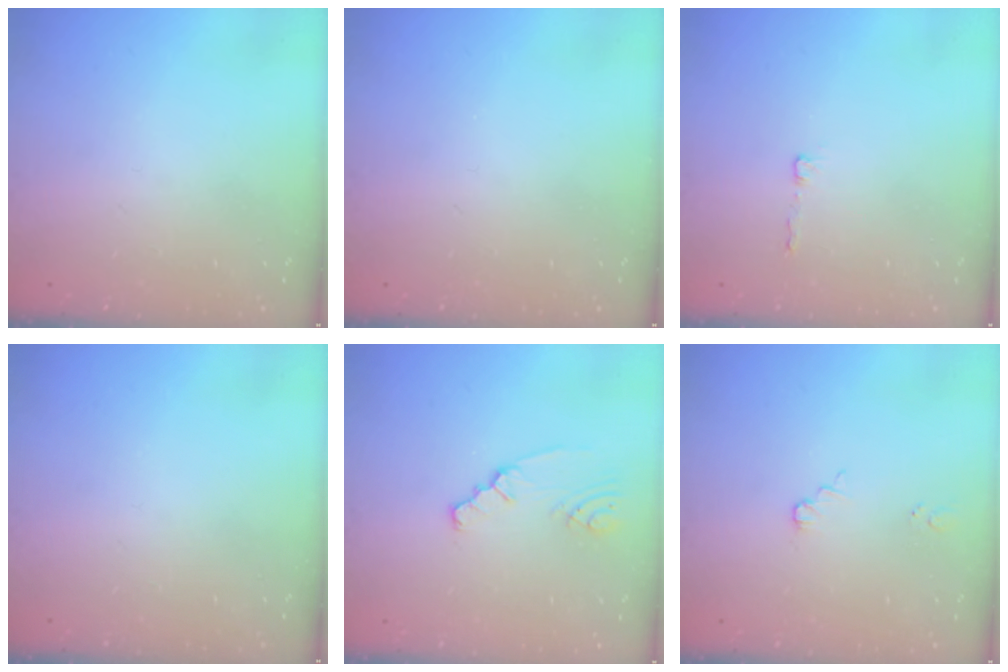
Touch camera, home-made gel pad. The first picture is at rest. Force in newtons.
{"total": 0.0}
{"total": 2.1, "press": 2.1, "slide": 0.2}
{"total": 0.0}
{"total": 2.0, "press": 2.0, "slide": 0.3}
{"total": 1.7, "press": 1.7, "slide": 0.3}